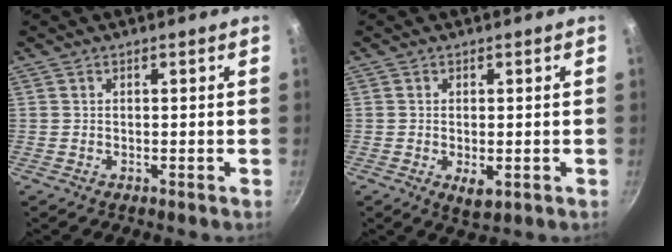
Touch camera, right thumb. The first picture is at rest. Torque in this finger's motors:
{"motor_torque": [0.05, 0.02, -0.36, 0.13, -0.06]}